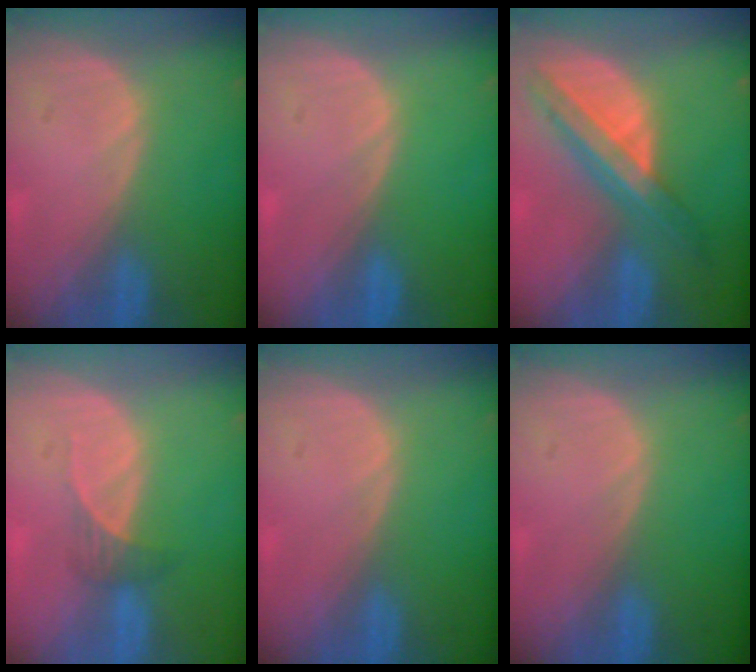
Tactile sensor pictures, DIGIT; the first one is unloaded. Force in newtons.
{"total": 0.0}
{"total": 8.3, "press": 7.1, "slide": 4.4}
{"total": 2.1, "press": 1.9, "slide": 0.9}
{"total": 0.0}
{"total": 0.0}